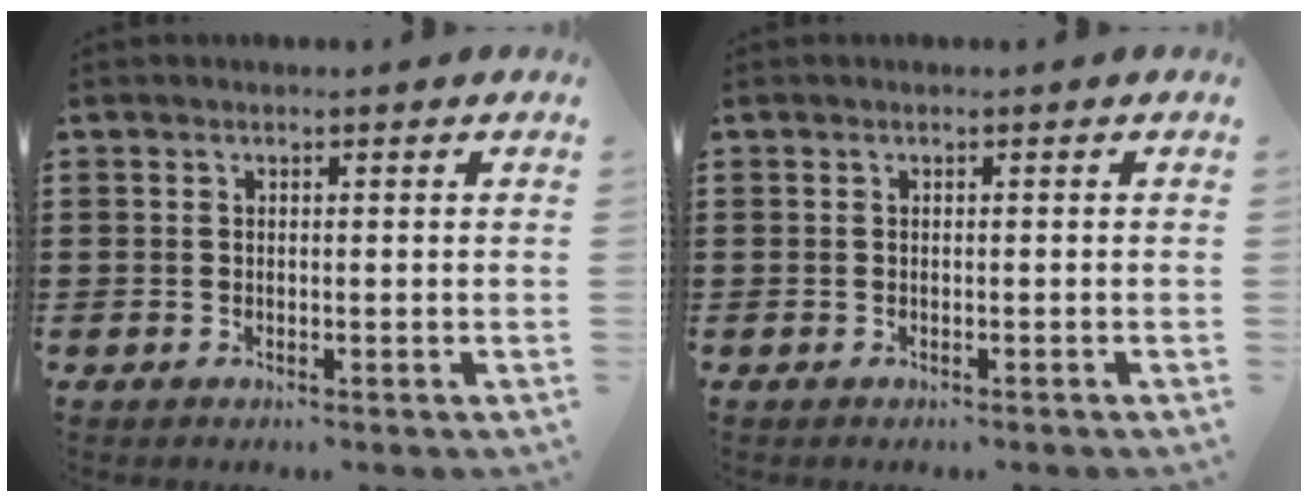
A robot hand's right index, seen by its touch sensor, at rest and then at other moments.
{"total": 0.0}